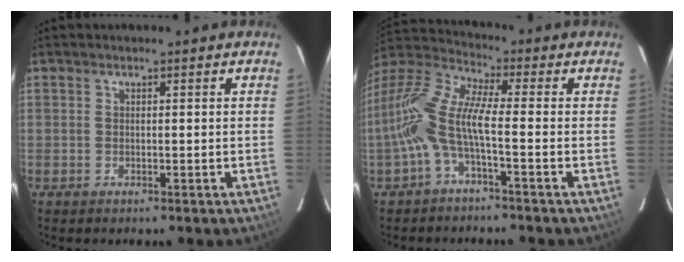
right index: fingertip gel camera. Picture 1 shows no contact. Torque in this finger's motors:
{"motor_torque": [0.86, -0.67, 0.95, 0.21]}